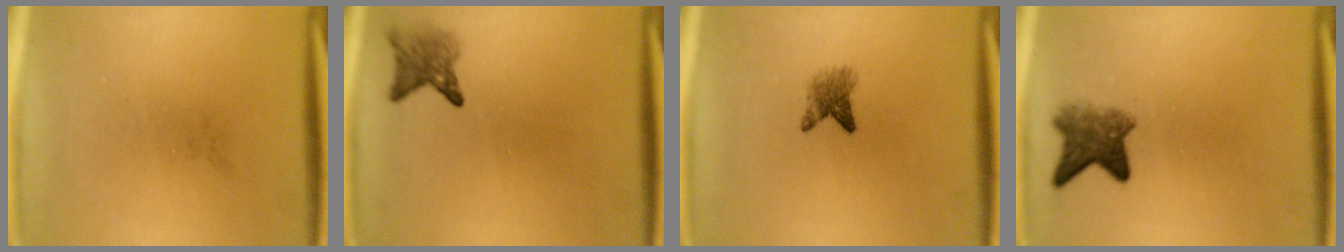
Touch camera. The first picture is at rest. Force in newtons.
{"total": 2.7}
{"total": 2.7}
{"total": 4.8}